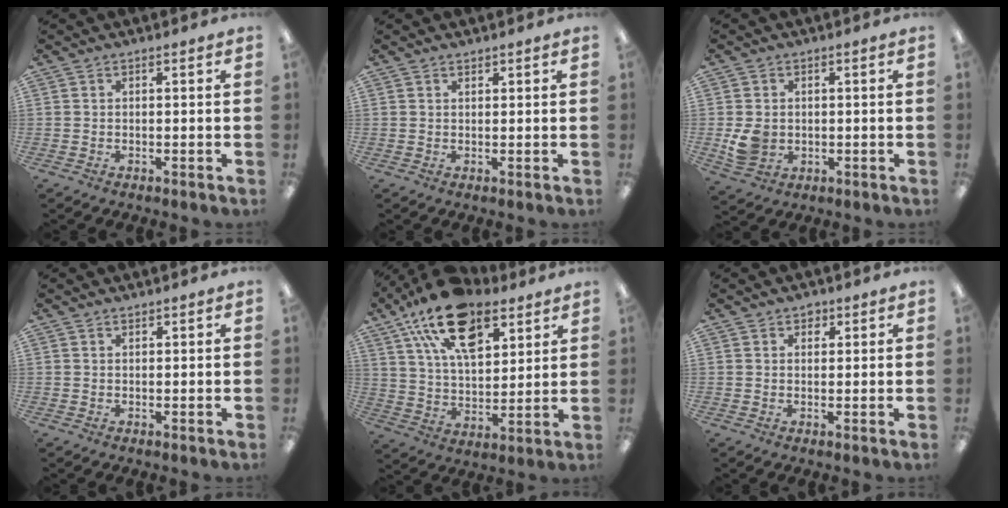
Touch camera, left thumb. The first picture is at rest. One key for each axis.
{"total": 0.9, "fx": 0.8, "fy": 0.3, "fz": 0.2, "tx": -0.004, "ty": 0.000, "tz": 0.016}
{"total": 5.5, "fx": -0.1, "fy": 4.7, "fz": 2.9, "tx": -0.050, "ty": 0.000, "tz": -0.002}
{"total": 0.6, "fx": 0.6, "fy": 0.2, "fz": 0.1, "tx": -0.003, "ty": 0.000, "tz": 0.011}
{"total": 20.2, "fx": 11.9, "fy": 10.6, "fz": 12.3, "tx": -0.211, "ty": -0.046, "tz": 0.212}
{"total": 1.9, "fx": 1.3, "fy": 1.4, "fz": 0.5, "tx": 0.005, "ty": -0.005, "tz": 0.020}